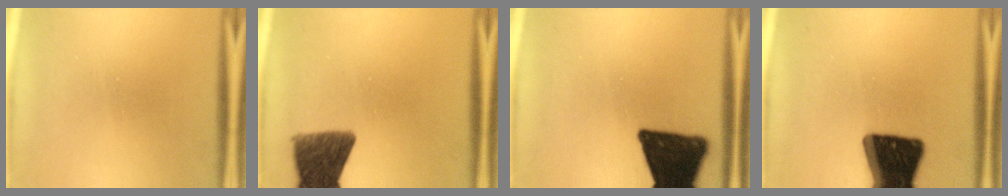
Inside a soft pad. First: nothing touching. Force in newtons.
{"total": 10.6}
{"total": 18.1}
{"total": 19.6}